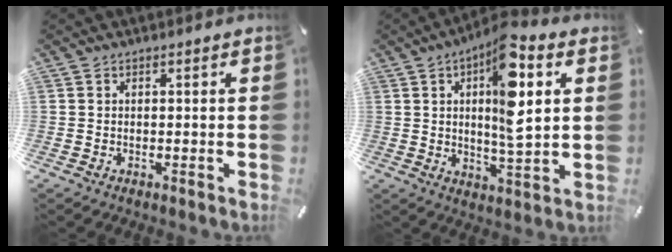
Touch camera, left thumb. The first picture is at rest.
{"total": 13.9, "force": [4.4, 4.1, 12.5], "torque": [-0.202, -0.018, 0.067]}